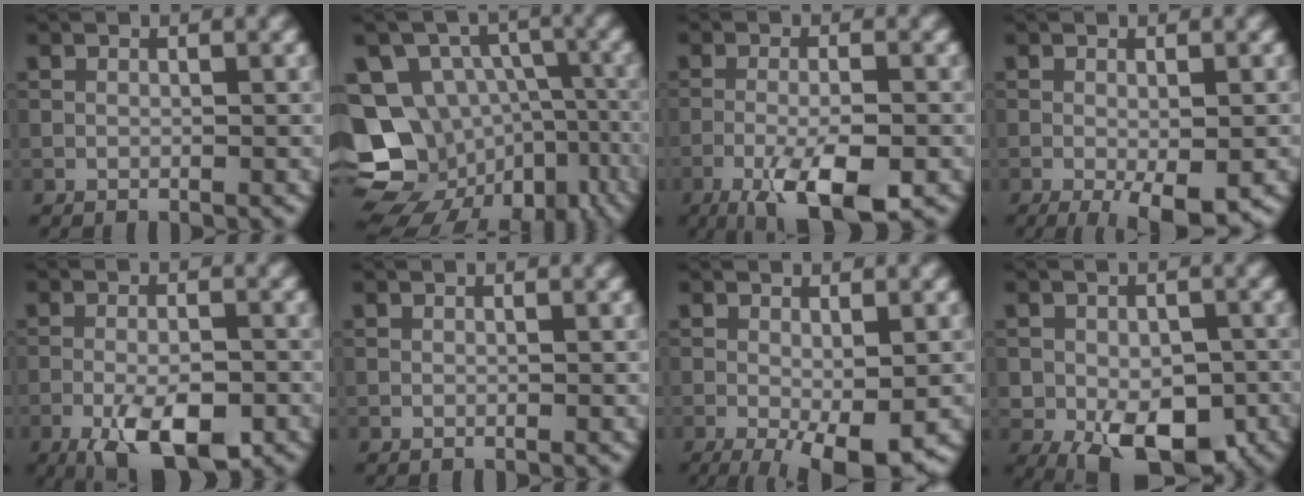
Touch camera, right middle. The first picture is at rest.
{"total": 16.2, "force": [-7.3, 12.9, 6.5], "torque": [-0.137, -0.031, -0.103]}
{"total": 7.4, "force": [-3.9, 2.0, 6.0], "torque": [-0.109, -0.009, -0.067]}
{"total": 4.1, "force": [-1.6, 1.0, 3.6], "torque": [-0.056, -0.011, -0.021]}
{"total": 7.8, "force": [-4.0, 2.8, 6.0], "torque": [-0.103, -0.006, -0.066]}
{"total": 0.0}
{"total": 5.8, "force": [-2.1, 1.5, 5.2], "torque": [-0.083, -0.017, -0.029]}
{"total": 10.0, "force": [-4.1, 5.6, 7.2], "torque": [-0.103, -0.030, -0.055]}